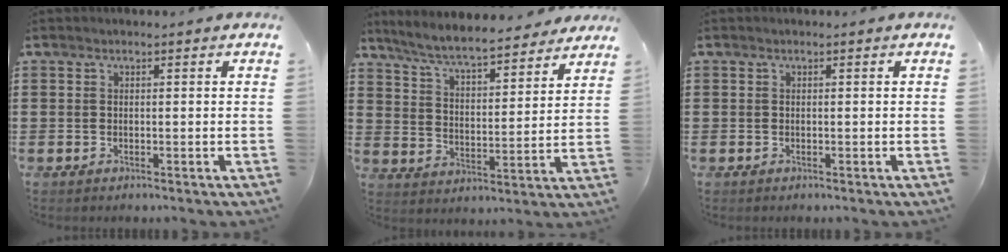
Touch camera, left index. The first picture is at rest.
{"total": 6.7, "force": [6.2, 0.3, 2.7], "torque": [-0.078, -0.037, 0.104]}
{"total": 0.0}